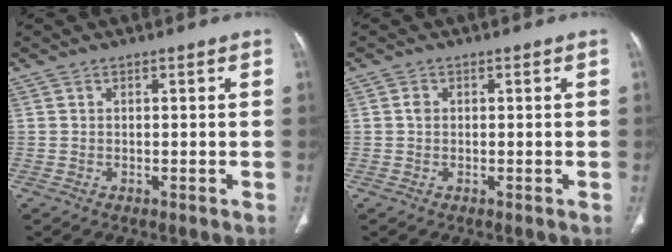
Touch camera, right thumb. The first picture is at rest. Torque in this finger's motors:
{"motor_torque": [0.29, 0.06, 0.38, -0.22, 0.04]}